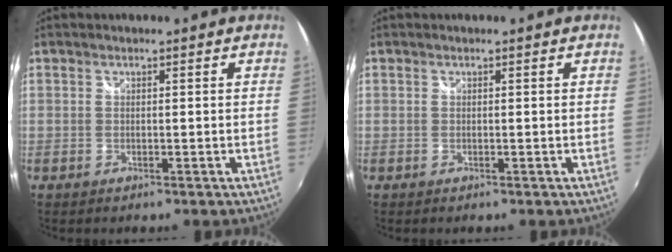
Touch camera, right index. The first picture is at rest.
{"total": 0.0}